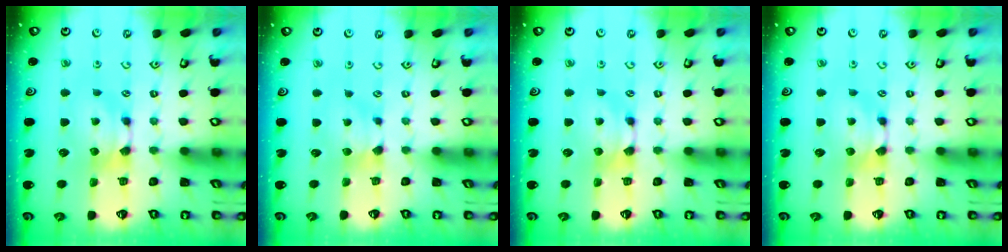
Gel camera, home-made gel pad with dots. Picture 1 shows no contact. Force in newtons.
{"total": 0.9, "press": 0.8, "slide": 0.5}
{"total": 0.0}
{"total": 0.0}